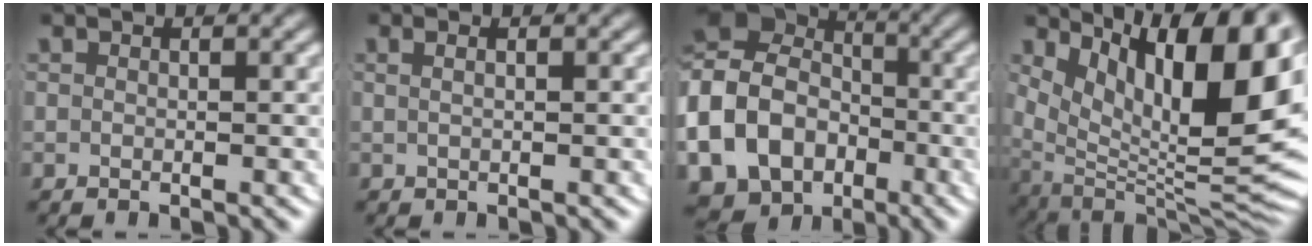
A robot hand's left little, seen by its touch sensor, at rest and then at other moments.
{"total": 0.9, "force": [0.1, -0.2, 0.9], "torque": [-0.013, 0.000, 0.005]}
{"total": 13.7, "force": [-2.2, 11.7, 6.7], "torque": [-0.168, -0.047, -0.031]}
{"total": 16.3, "force": [2.1, 9.7, 13.0], "torque": [-0.191, -0.040, 0.051]}